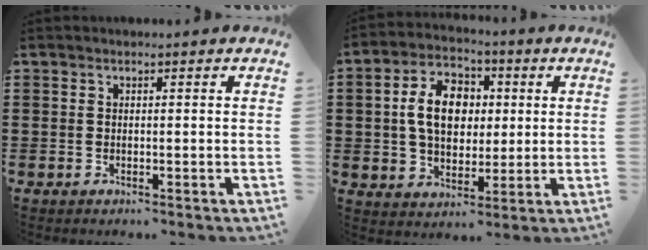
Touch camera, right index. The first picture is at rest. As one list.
[{"total": 9.6, "force": [0.9, 6.7, 6.8], "torque": [-0.150, 0.012, 0.008]}]